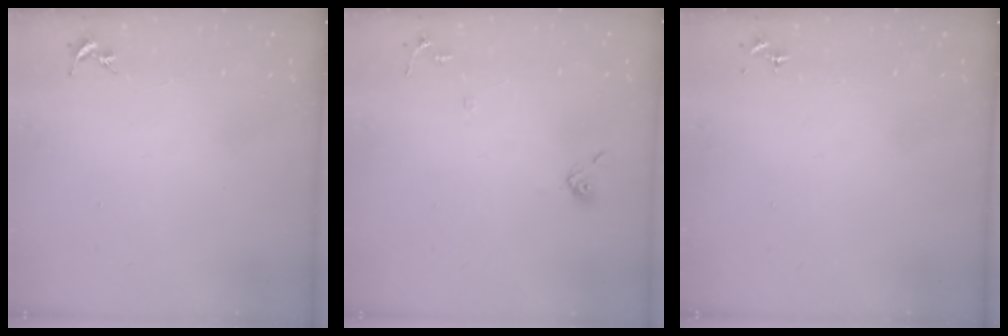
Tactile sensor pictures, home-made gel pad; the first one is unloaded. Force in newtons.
{"total": 7.3, "press": 7.3, "slide": 0.6}
{"total": 0.0}